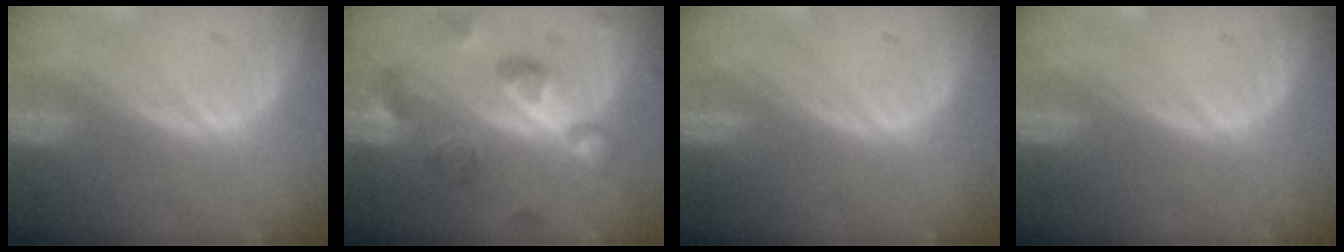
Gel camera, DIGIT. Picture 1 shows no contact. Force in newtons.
{"total": 8.8, "press": 8.5, "slide": 2.4}
{"total": 0.0}
{"total": 0.0}